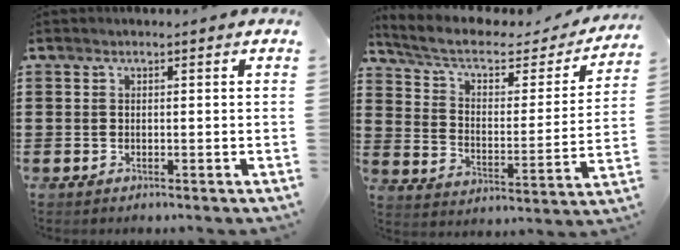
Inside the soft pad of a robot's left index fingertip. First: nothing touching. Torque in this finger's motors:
{"motor_torque": [1.10, -1.04, 0.20, 0.05]}